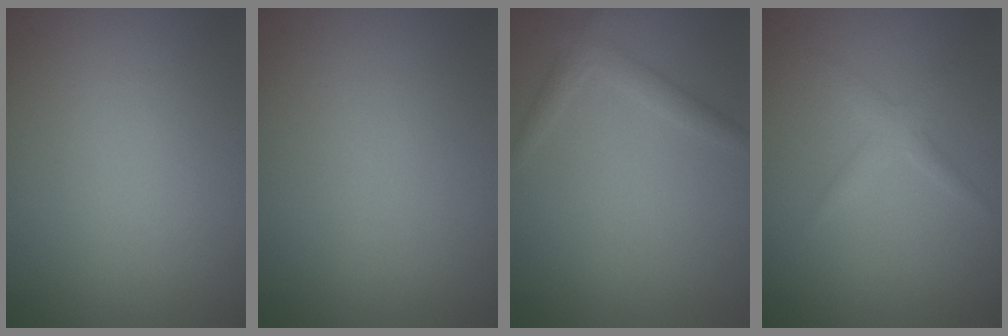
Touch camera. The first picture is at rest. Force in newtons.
{"total": 0.0}
{"total": 1.9, "press": 1.9, "slide": 0.2}
{"total": 1.5, "press": 1.5, "slide": 0.1}